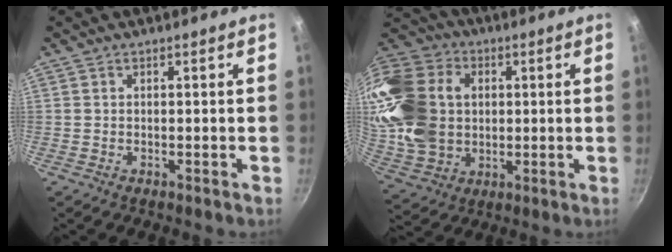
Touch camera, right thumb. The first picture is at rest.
{"total": 22.2, "force": [3.0, 17.3, 13.6], "torque": [-0.257, 0.015, 0.067]}